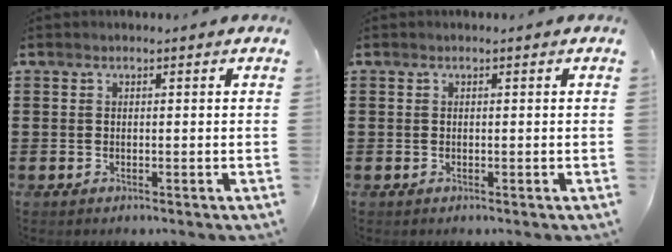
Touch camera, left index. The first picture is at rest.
{"total": 0.0}